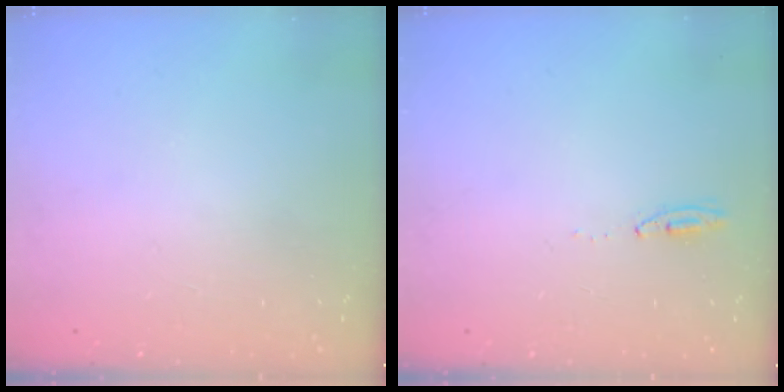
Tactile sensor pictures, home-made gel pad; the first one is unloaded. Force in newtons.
{"total": 3.4, "press": 2.9, "slide": 1.7}